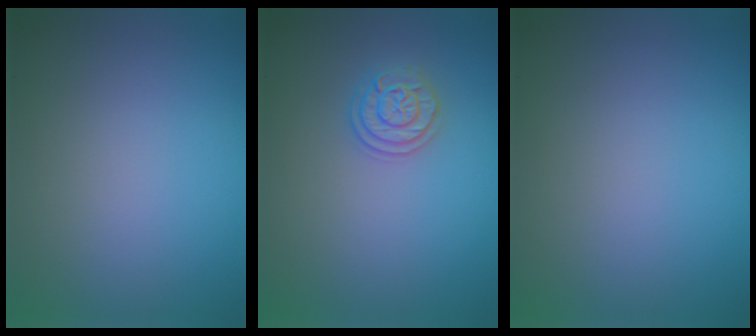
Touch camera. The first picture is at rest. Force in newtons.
{"total": 2.1, "press": 2.1, "slide": 0.3}
{"total": 0.0}